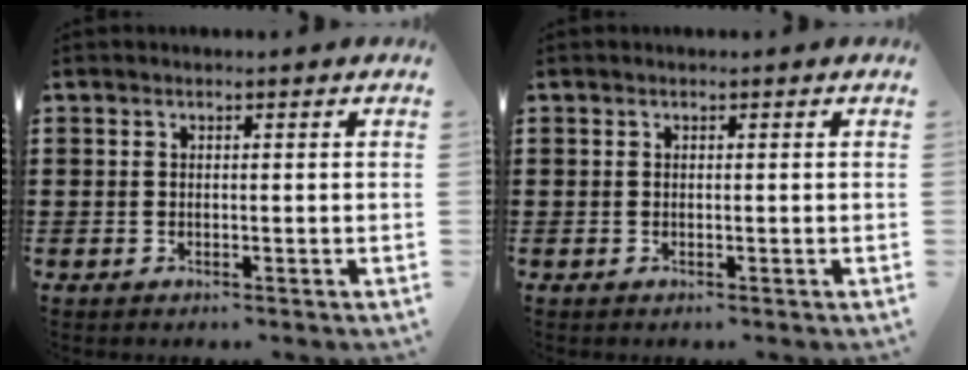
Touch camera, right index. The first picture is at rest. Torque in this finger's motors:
{"motor_torque": [0.00, 0.00, 0.00, 0.00]}